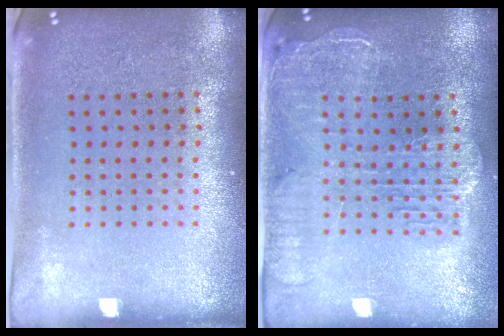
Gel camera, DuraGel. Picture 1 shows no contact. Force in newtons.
{"total": 2.3, "press": 2.0, "slide": 1.1}